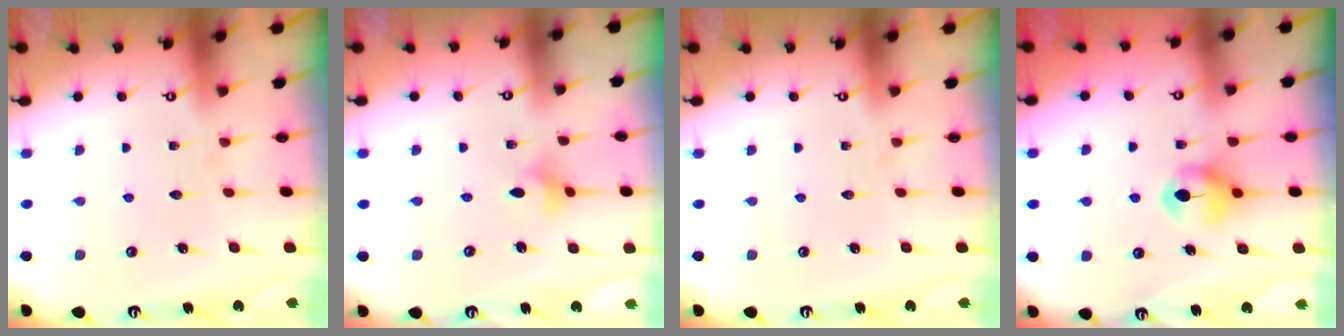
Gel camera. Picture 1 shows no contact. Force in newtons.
{"total": 2.9, "press": 2.8, "slide": 0.6}
{"total": 0.0}
{"total": 6.5, "press": 6.5, "slide": 0.5}